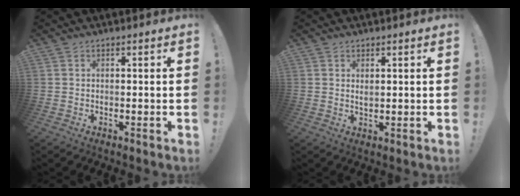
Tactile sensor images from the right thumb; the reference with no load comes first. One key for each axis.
{"total": 1.6, "fx": 0.9, "fy": 0.8, "fz": 1.1, "tx": -0.012, "ty": -0.003, "tz": 0.014}